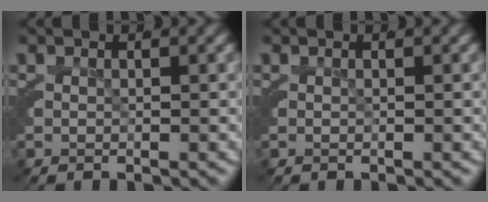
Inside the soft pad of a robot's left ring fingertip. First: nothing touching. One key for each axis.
{"total": 0.0}